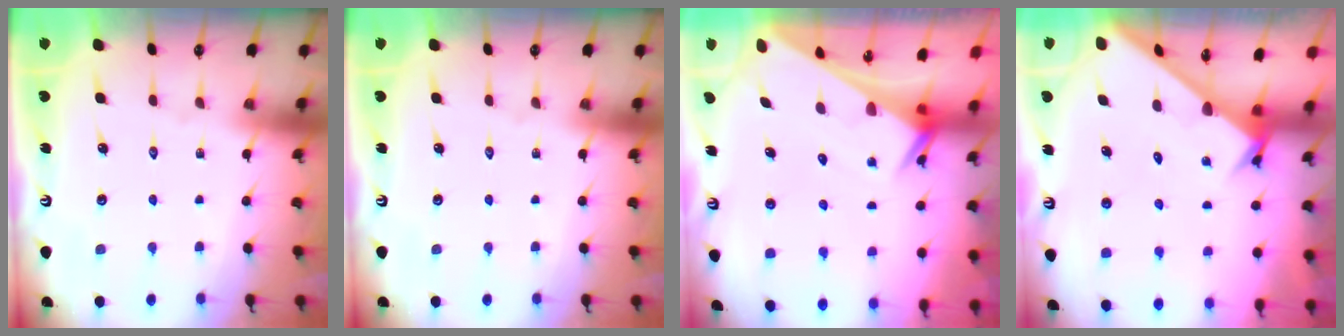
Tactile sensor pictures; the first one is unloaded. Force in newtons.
{"total": 0.0}
{"total": 2.6, "press": 2.6, "slide": 0.1}
{"total": 2.5, "press": 2.5, "slide": 0.3}